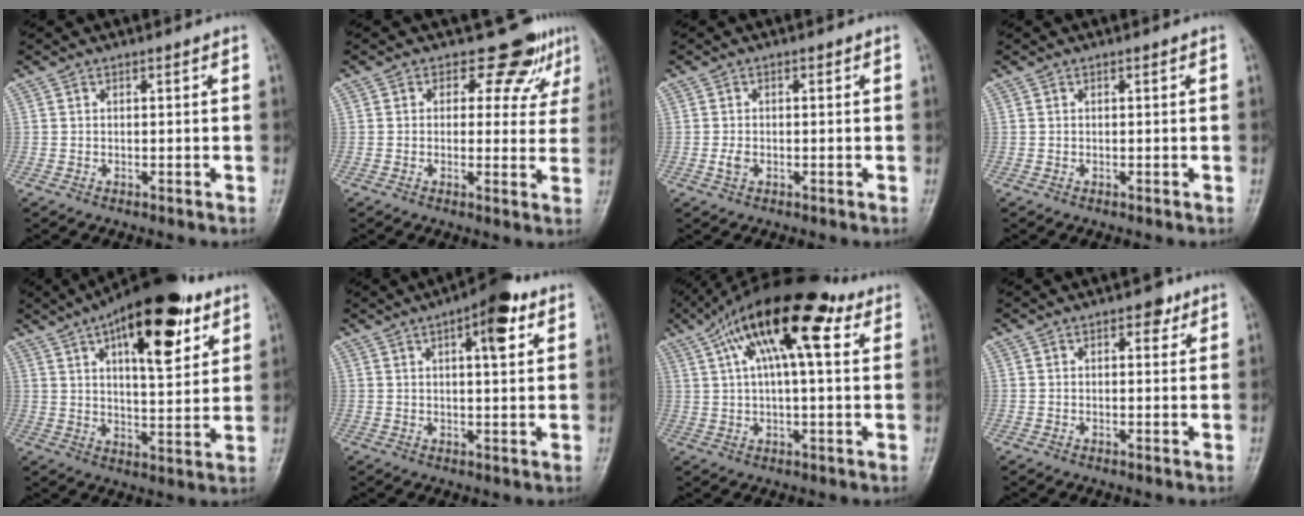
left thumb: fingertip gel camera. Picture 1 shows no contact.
{"total": 6.5, "force": [4.5, 4.1, 2.3], "torque": [0.005, -0.027, 0.047]}
{"total": 1.9, "force": [-0.5, 1.2, 1.3], "torque": [-0.025, 0.001, -0.012]}
{"total": 0.0}
{"total": 20.1, "force": [10.0, 7.9, 15.6], "torque": [-0.207, -0.027, 0.151]}
{"total": 8.7, "force": [4.0, 3.0, 7.1], "torque": [-0.085, -0.006, 0.051]}
{"total": 18.2, "force": [7.7, 6.4, 15.2], "torque": [-0.244, 0.022, 0.122]}
{"total": 2.8, "force": [1.5, 1.6, 1.7], "torque": [-0.009, -0.003, 0.017]}